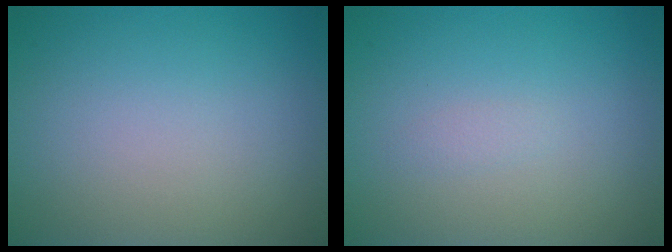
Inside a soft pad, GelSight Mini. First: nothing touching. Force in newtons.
{"total": 0.5, "press": 0.5, "slide": 0.0}